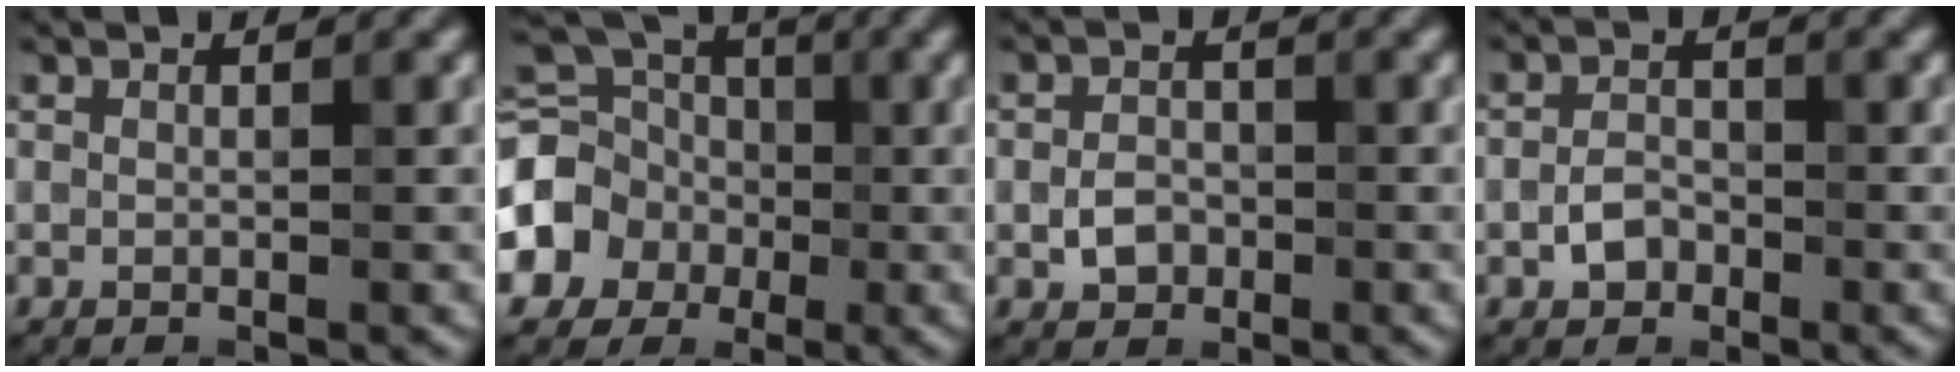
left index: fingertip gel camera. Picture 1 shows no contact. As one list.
[{"total": 11.7, "force": [-1.4, 10.4, 5.2], "torque": [-0.123, 0.009, -0.065]}, {"total": 2.1, "force": [-0.7, 1.6, 1.1], "torque": [-0.019, 0.001, -0.016]}, {"total": 2.0, "force": [-1.0, 1.4, 1.0], "torque": [-0.016, 0.005, -0.022]}]